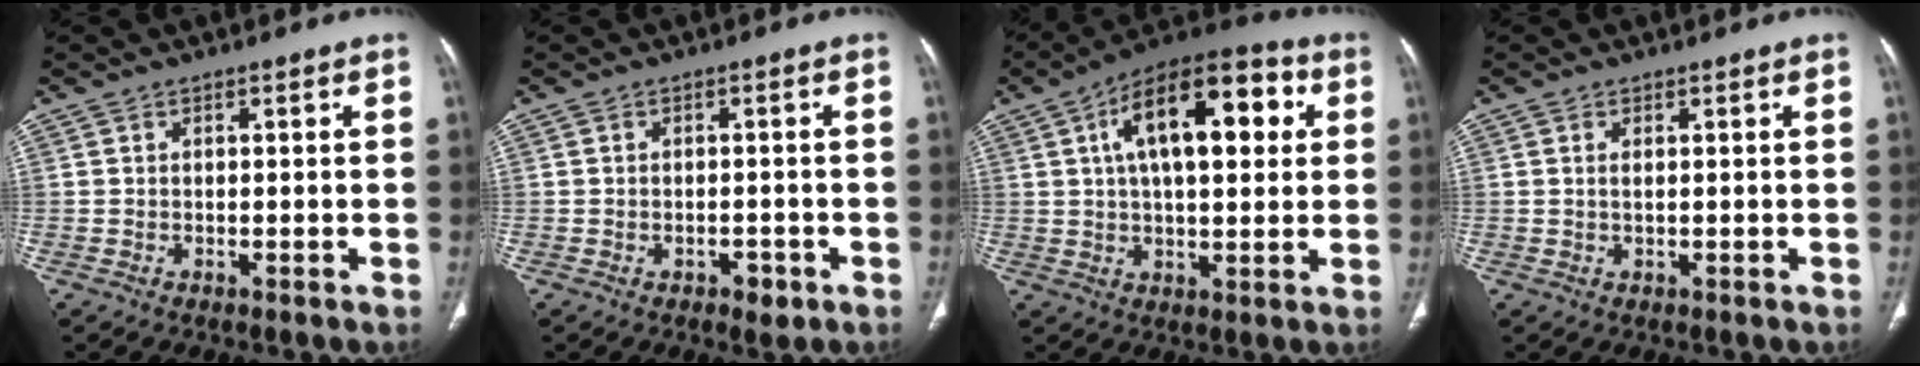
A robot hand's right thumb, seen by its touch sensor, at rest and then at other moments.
{"total": 2.7, "force": [-1.3, 1.5, 1.7], "torque": [-0.020, 0.009, -0.011]}
{"total": 19.0, "force": [5.2, 8.8, 16.1], "torque": [-0.219, 0.020, 0.070]}
{"total": 1.0, "force": [0.3, 0.4, 0.9], "torque": [-0.017, -0.001, 0.007]}